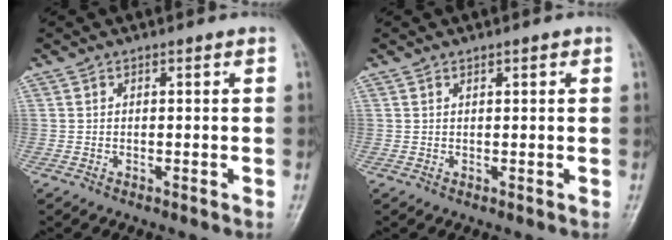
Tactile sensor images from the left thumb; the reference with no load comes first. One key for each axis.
{"total": 0.9, "fx": 0.5, "fy": 0.3, "fz": 0.7, "tx": -0.007, "ty": 0.000, "tz": 0.007}